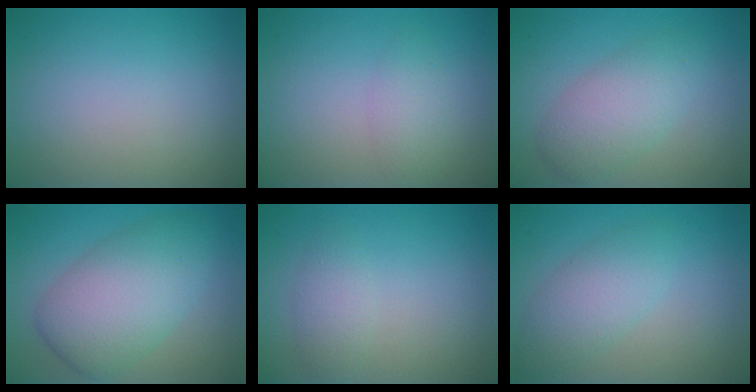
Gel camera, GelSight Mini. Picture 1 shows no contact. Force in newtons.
{"total": 1.8, "press": 1.8, "slide": 0.0}
{"total": 4.2, "press": 4.2, "slide": 0.1}
{"total": 7.3, "press": 7.3, "slide": 0.4}
{"total": 1.8, "press": 1.8, "slide": 0.1}
{"total": 3.5, "press": 3.5, "slide": 0.1}